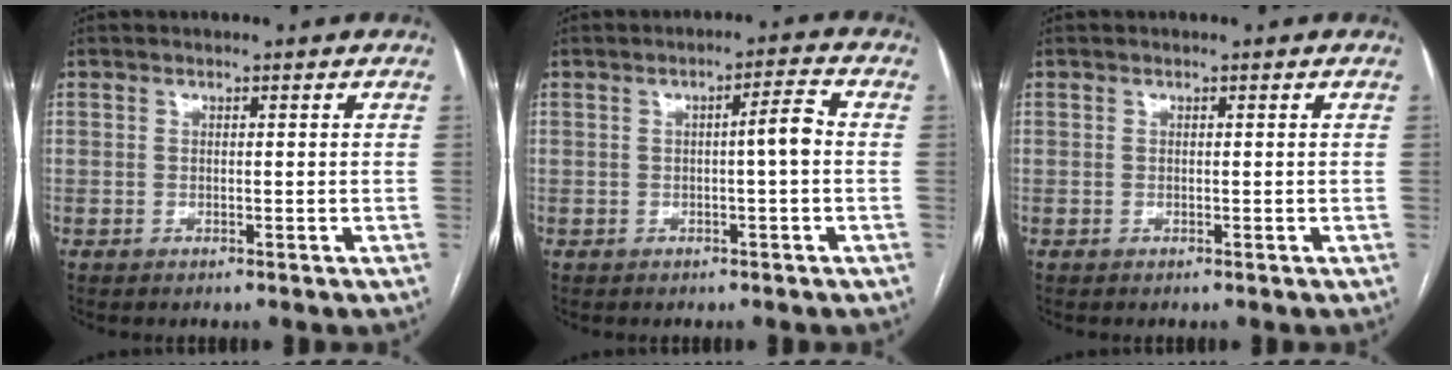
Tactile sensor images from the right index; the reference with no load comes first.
{"total": 3.6, "force": [-0.2, -0.1, 3.6], "torque": [-0.053, 0.008, -0.003]}
{"total": 0.0}